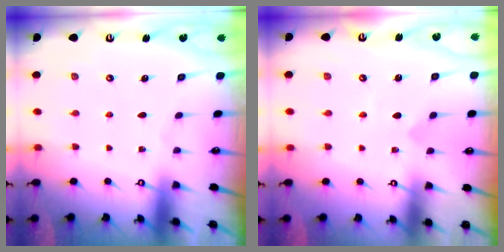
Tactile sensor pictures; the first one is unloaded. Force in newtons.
{"total": 1.6, "press": 1.6, "slide": 0.0}